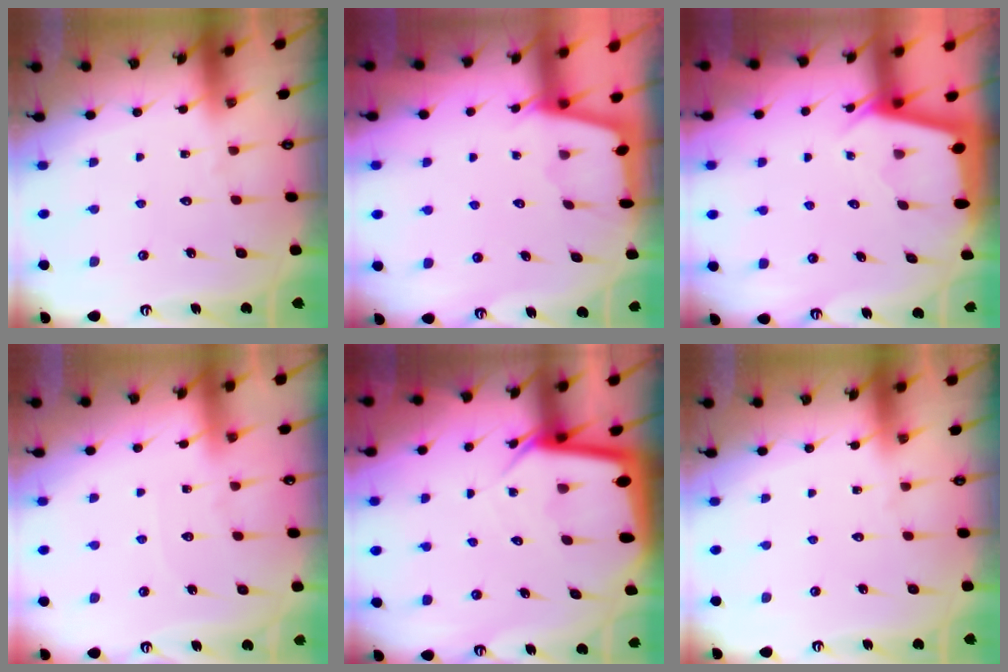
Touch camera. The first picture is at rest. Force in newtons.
{"total": 2.2, "press": 2.2, "slide": 0.1}
{"total": 2.3, "press": 2.3, "slide": 0.2}
{"total": 2.4, "press": 2.4, "slide": 0.4}
{"total": 5.1, "press": 5.0, "slide": 0.3}
{"total": 0.0}